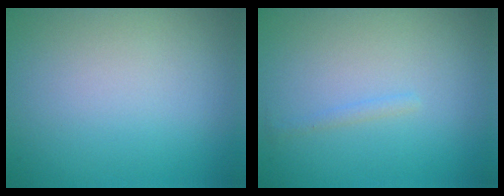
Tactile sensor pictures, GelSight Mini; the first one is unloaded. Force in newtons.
{"total": 0.6, "press": 0.6, "slide": 0.0}